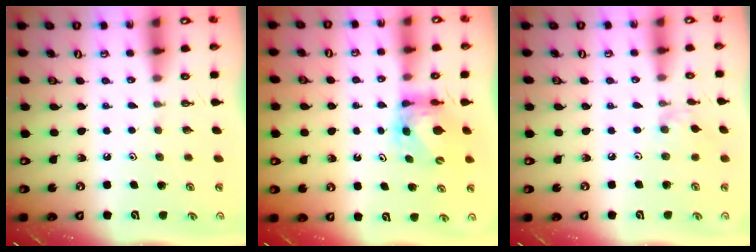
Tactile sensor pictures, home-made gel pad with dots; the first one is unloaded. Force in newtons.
{"total": 5.7, "press": 5.6, "slide": 0.6}
{"total": 2.4, "press": 2.3, "slide": 0.5}